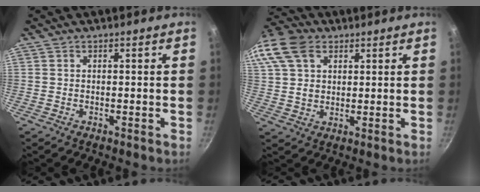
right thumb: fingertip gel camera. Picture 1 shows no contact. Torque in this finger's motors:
{"motor_torque": [0.42, 0.98, 0.44, 0.04, 0.12]}